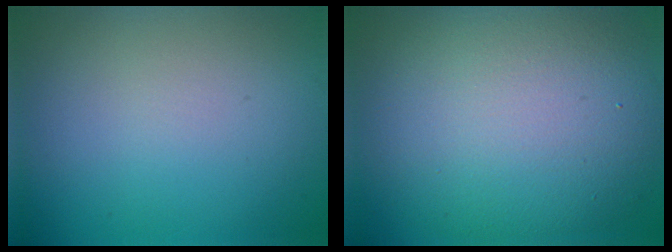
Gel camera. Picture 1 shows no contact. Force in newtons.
{"total": 12.6, "press": 12.5, "slide": 0.9}